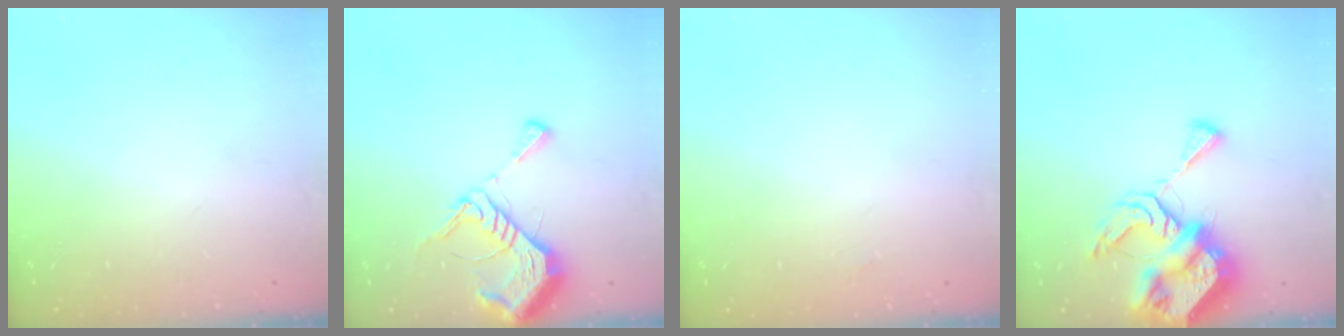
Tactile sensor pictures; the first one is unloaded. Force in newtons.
{"total": 10.2, "press": 10.2, "slide": 1.1}
{"total": 2.0, "press": 2.0, "slide": 0.2}
{"total": 13.6, "press": 13.5, "slide": 1.6}